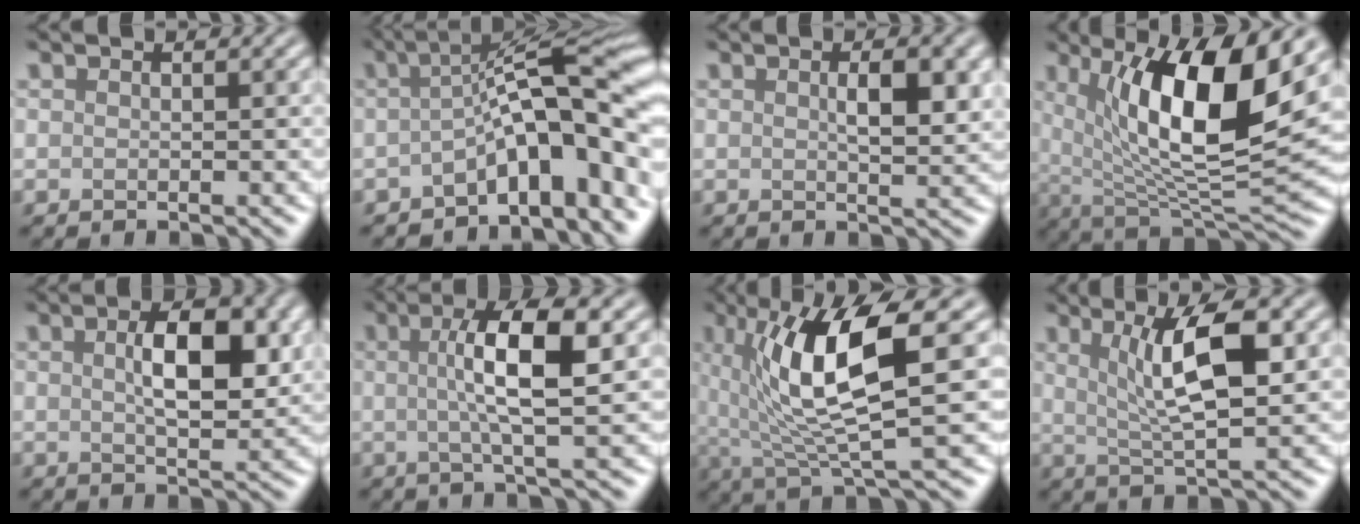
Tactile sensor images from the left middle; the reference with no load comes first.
{"total": 10.5, "force": [-2.7, 2.9, 9.7], "torque": [-0.122, 0.022, -0.053]}
{"total": 3.1, "force": [0.7, 0.9, 2.9], "torque": [-0.046, -0.001, 0.013]}
{"total": 12.0, "force": [3.9, 3.5, 10.8], "torque": [-0.171, -0.009, 0.072]}
{"total": 5.7, "force": [1.2, 2.4, 5.0], "torque": [-0.084, 0.003, 0.020]}
{"total": 6.5, "force": [1.0, 1.4, 6.2], "torque": [-0.099, 0.011, 0.012]}
{"total": 9.3, "force": [1.8, 2.1, 8.8], "torque": [-0.147, -0.005, 0.036]}
{"total": 6.5, "force": [1.8, 1.6, 6.0], "torque": [-0.100, 0.002, 0.035]}